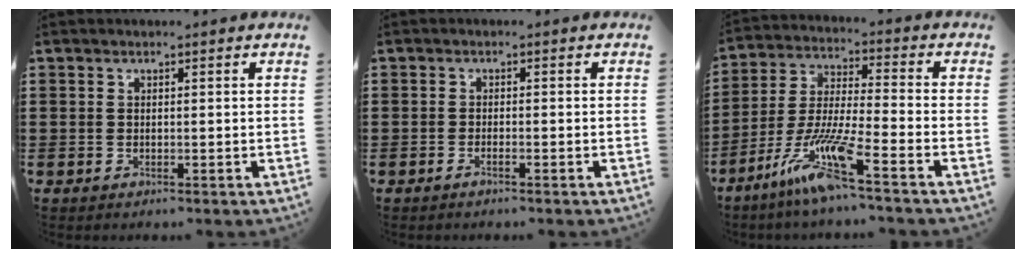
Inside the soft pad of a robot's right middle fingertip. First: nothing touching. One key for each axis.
{"total": 0.9, "fx": -0.6, "fy": 0.0, "fz": 0.6, "tx": -0.011, "ty": -0.003, "tz": -0.010}
{"total": 10.6, "fx": -6.7, "fy": 0.7, "fz": 8.1, "tx": -0.179, "ty": -0.014, "tz": -0.137}